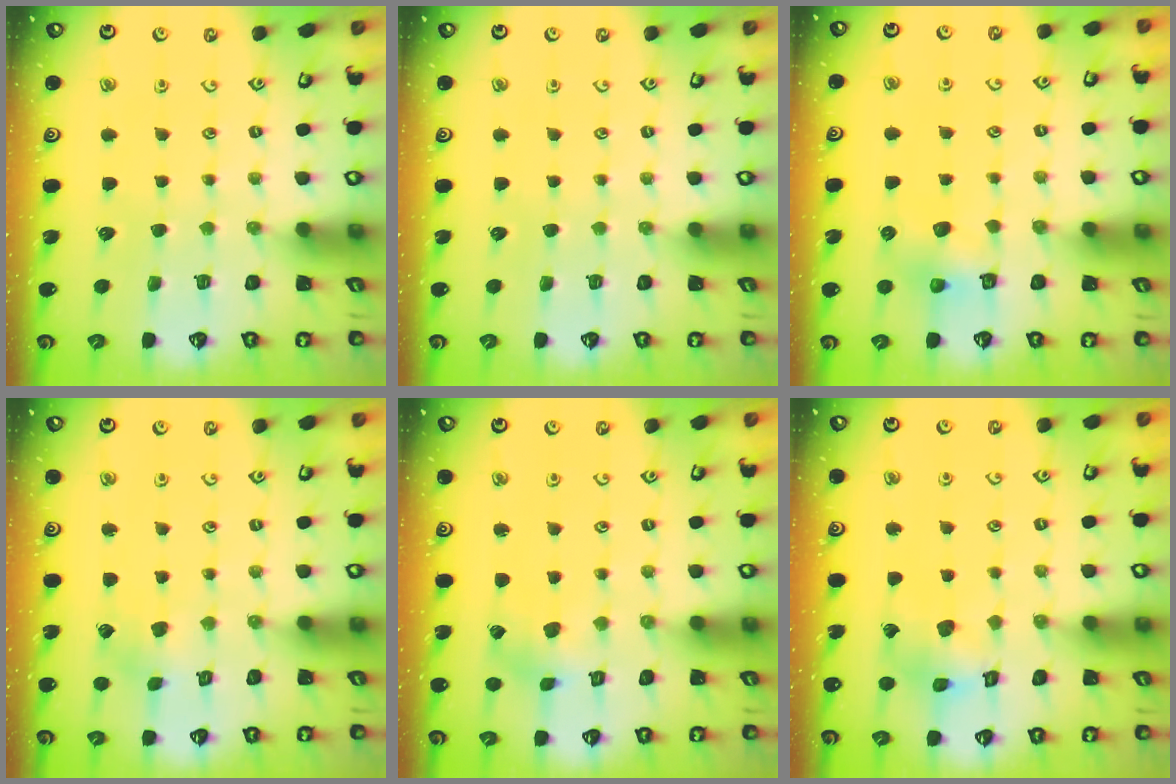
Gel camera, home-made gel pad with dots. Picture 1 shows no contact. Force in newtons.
{"total": 0.0}
{"total": 6.5, "press": 6.5, "slide": 0.5}
{"total": 1.7, "press": 1.7, "slide": 0.1}
{"total": 1.4, "press": 1.4, "slide": 0.2}
{"total": 8.9, "press": 8.8, "slide": 0.9}